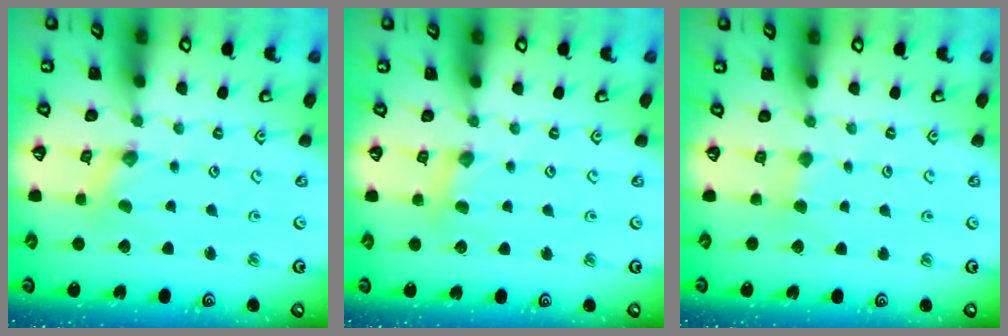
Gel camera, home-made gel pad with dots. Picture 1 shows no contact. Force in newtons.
{"total": 3.8, "press": 3.8, "slide": 0.6}
{"total": 2.2, "press": 2.2, "slide": 0.4}